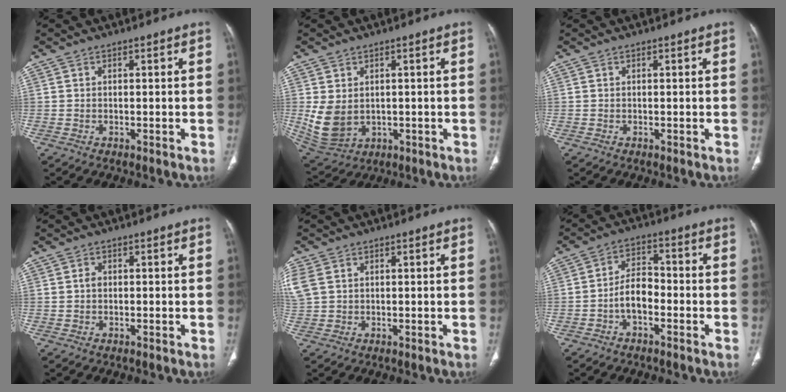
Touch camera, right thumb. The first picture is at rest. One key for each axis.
{"total": 7.9, "fx": 0.4, "fy": 6.0, "fz": 5.2, "tx": -0.102, "ty": -0.009, "tz": 0.035}
{"total": 0.0}
{"total": 1.0, "fx": 0.1, "fy": 0.9, "fz": 0.6, "tx": -0.007, "ty": 0.003, "tz": 0.000}
{"total": 5.9, "fx": 1.8, "fy": 4.5, "fz": 3.5, "tx": -0.108, "ty": 0.014, "tz": 0.047}
{"total": 7.1, "fx": -2.3, "fy": 4.2, "fz": 5.2, "tx": -0.084, "ty": 0.029, "tz": -0.049}